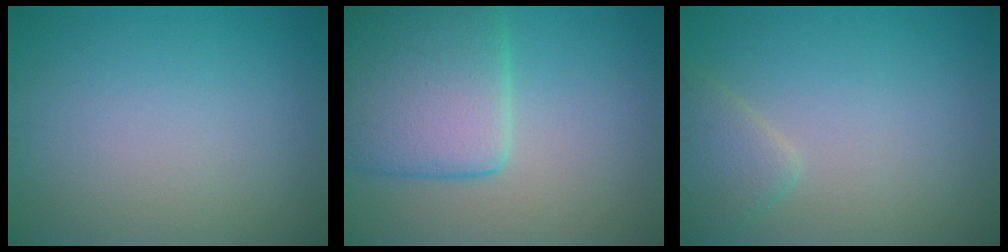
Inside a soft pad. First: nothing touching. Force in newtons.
{"total": 8.0, "press": 7.9, "slide": 0.6}
{"total": 2.4, "press": 2.4, "slide": 0.2}